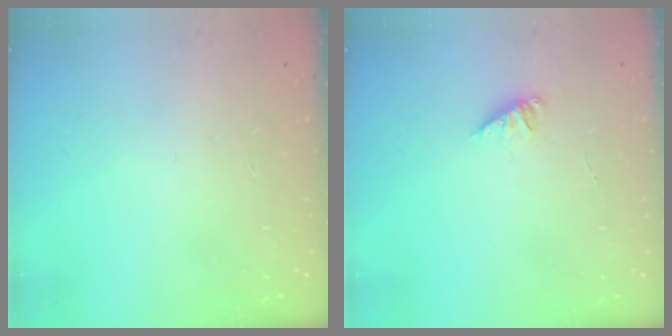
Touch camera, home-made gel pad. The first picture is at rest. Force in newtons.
{"total": 1.1, "press": 1.1, "slide": 0.2}